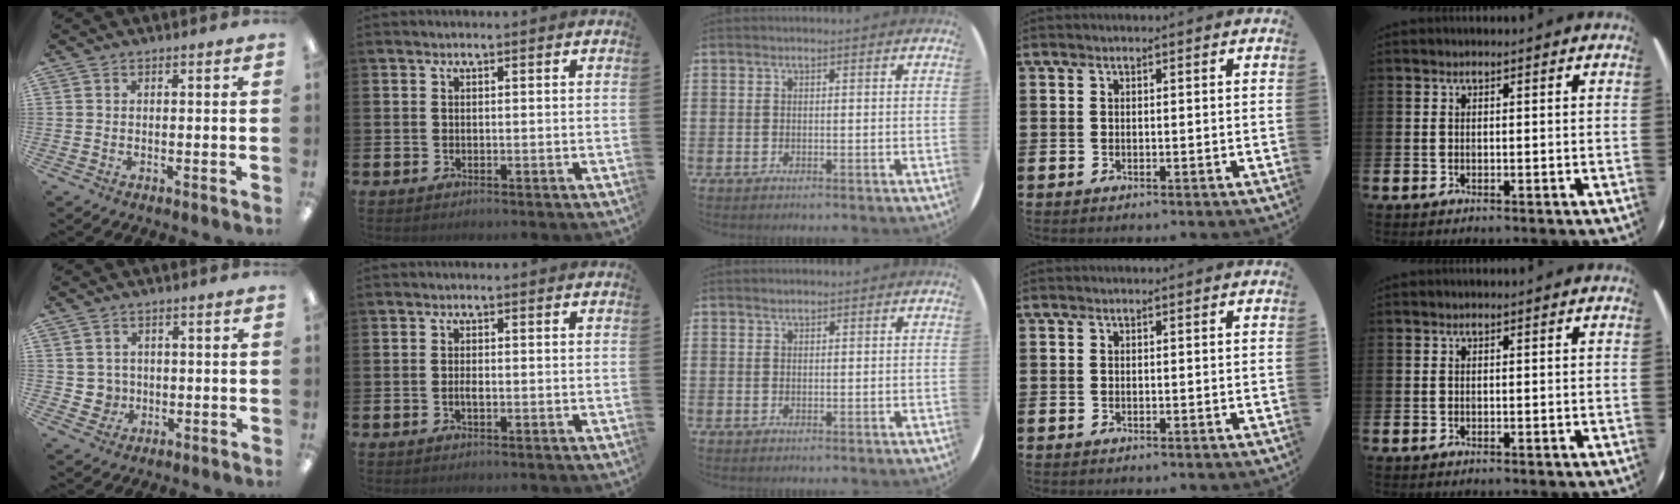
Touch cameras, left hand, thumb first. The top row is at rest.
{"thumb": {"total": 3.3, "force": [0.5, 3.3, 0.2], "torque": [-0.005, 0.002, 0.009]}, "index": {"total": 1.1, "force": [-0.2, 0.4, 1.0], "torque": [-0.013, -0.003, -0.005]}, "middle": {"total": 0.6, "force": [0.6, 0.1, 0.0], "torque": [-0.001, 0.001, 0.012]}}